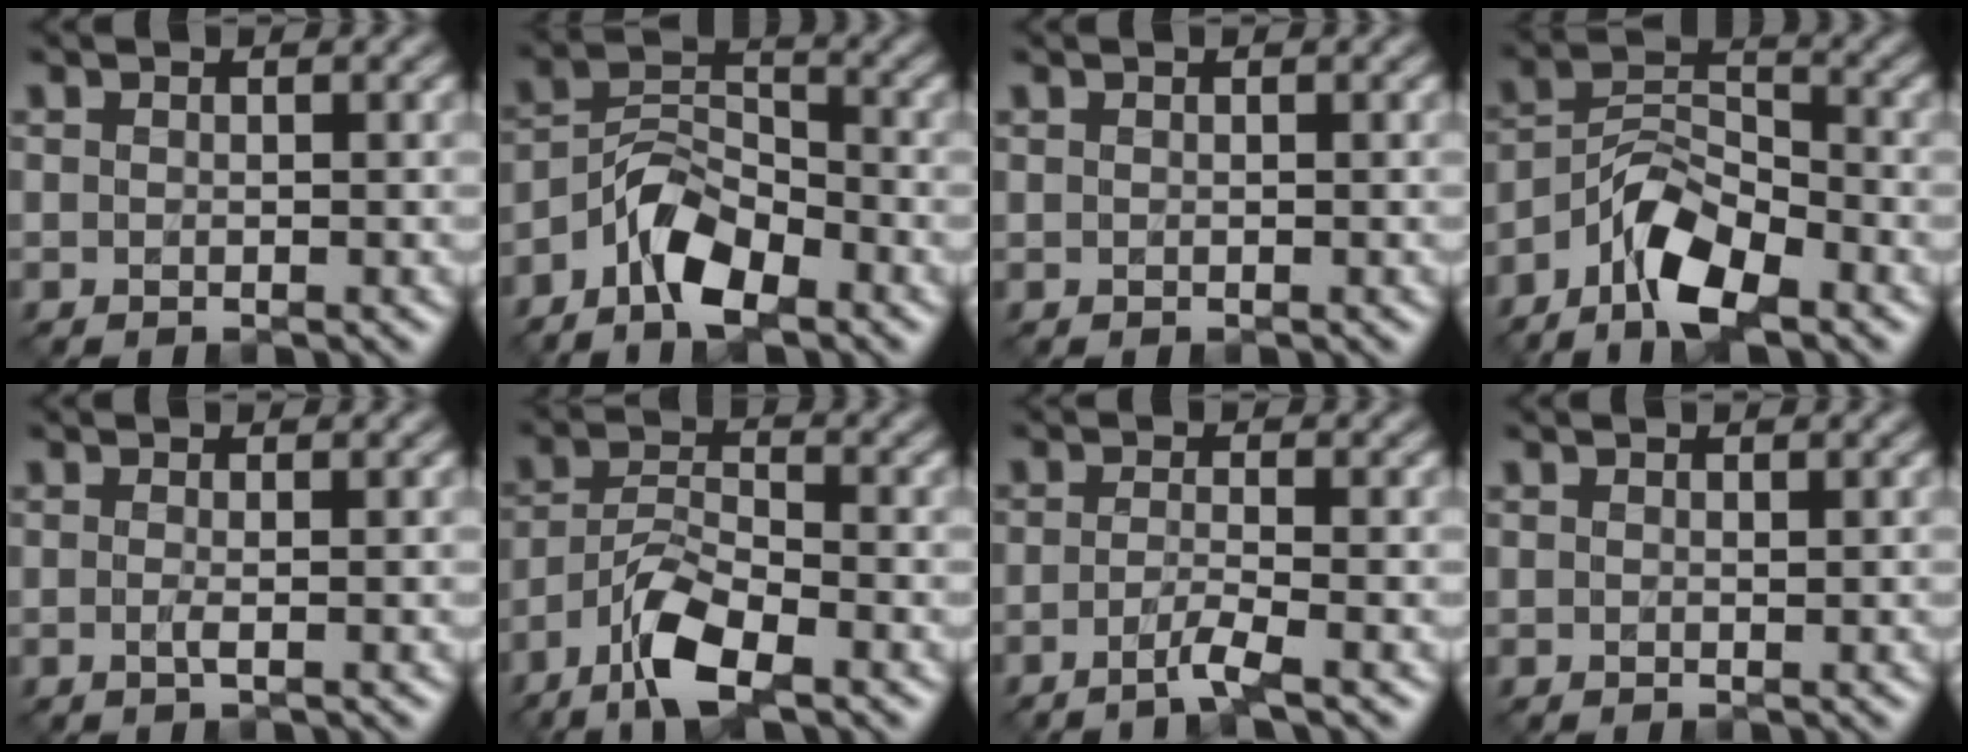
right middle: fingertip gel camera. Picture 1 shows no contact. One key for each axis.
{"total": 6.0, "fx": -4.0, "fy": 2.6, "fz": 3.7, "tx": -0.067, "ty": 0.003, "tz": -0.084}
{"total": 0.0}
{"total": 7.3, "fx": -4.7, "fy": 2.9, "fz": 4.8, "tx": -0.089, "ty": 0.004, "tz": -0.095}
{"total": 1.1, "fx": -0.3, "fy": 0.2, "fz": 1.0, "tx": -0.019, "ty": -0.006, "tz": -0.008}
{"total": 5.9, "fx": -3.8, "fy": 1.8, "fz": 4.1, "tx": -0.082, "ty": -0.001, "tz": -0.077}
{"total": 2.4, "fx": -1.3, "fy": 0.2, "fz": 1.9, "tx": -0.031, "ty": -0.003, "tz": -0.038}
{"total": 0.0}